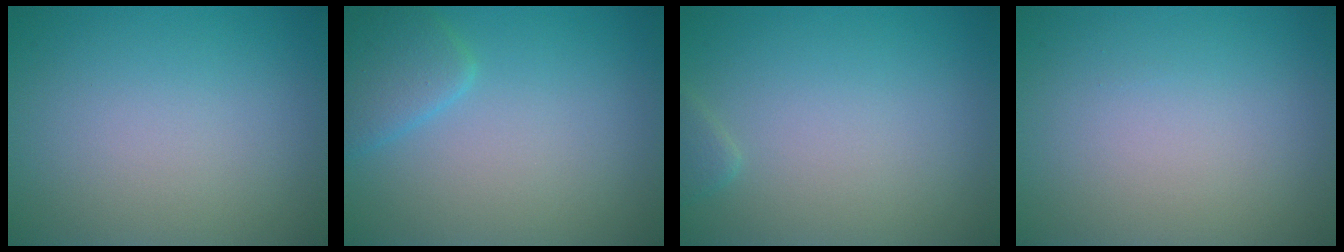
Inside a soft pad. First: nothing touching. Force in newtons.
{"total": 2.6, "press": 2.6, "slide": 0.2}
{"total": 0.6, "press": 0.6, "slide": 0.1}
{"total": 0.0}